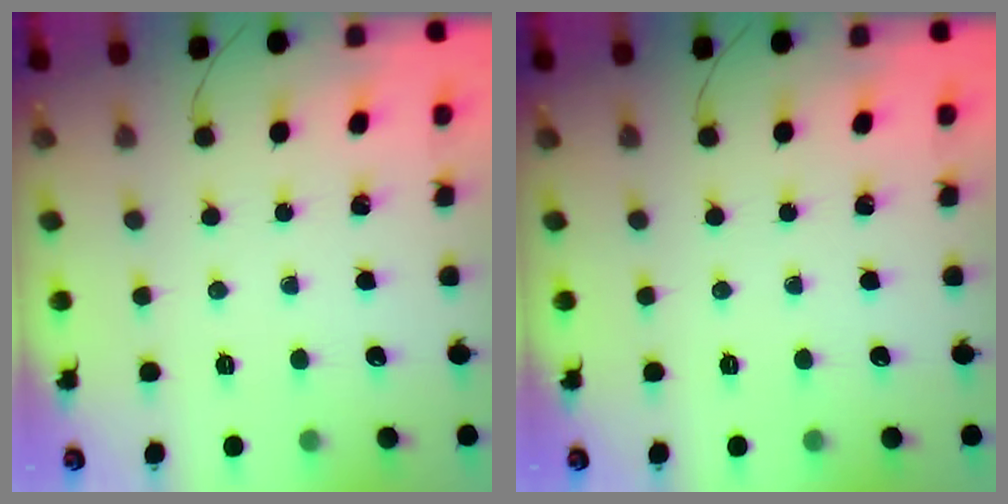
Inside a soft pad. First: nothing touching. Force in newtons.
{"total": 0.0}